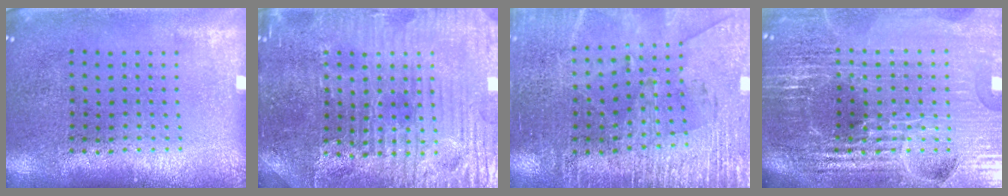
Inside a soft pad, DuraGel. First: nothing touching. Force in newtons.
{"total": 4.8, "press": 4.7, "slide": 1.2}
{"total": 3.0, "press": 2.9, "slide": 0.6}
{"total": 6.8, "press": 5.9, "slide": 3.2}